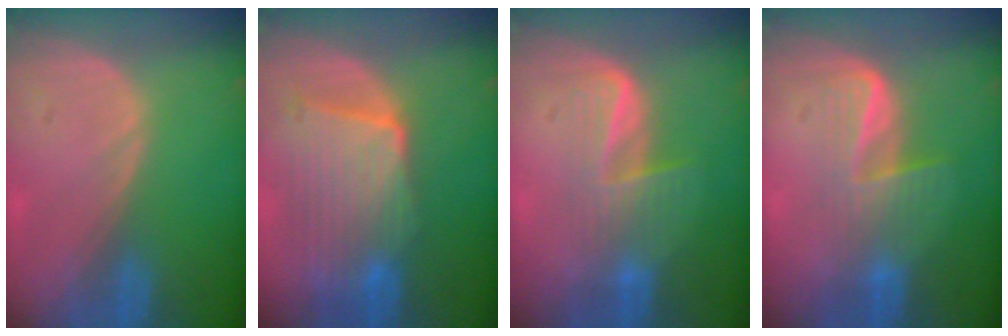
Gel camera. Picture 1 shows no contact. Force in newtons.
{"total": 9.2, "press": 8.5, "slide": 3.7}
{"total": 6.3, "press": 5.5, "slide": 3.1}
{"total": 6.9, "press": 5.8, "slide": 3.8}